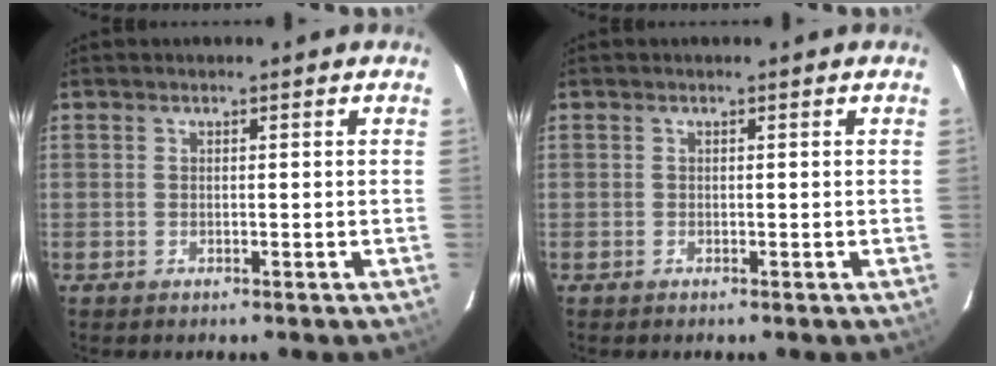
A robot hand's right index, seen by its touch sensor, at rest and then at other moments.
{"total": 0.0}